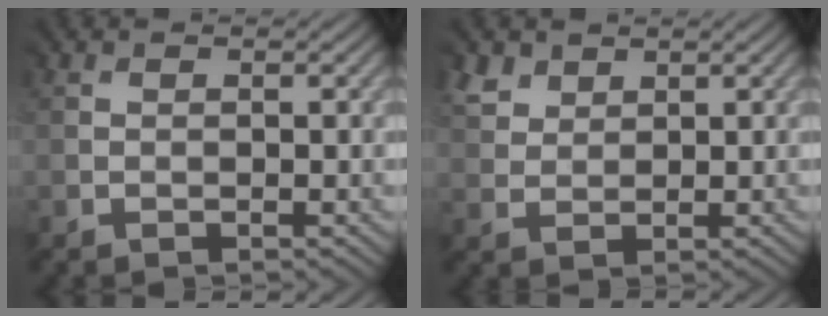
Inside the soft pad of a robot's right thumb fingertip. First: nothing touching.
{"total": 3.1, "force": [2.6, 1.4, -0.8], "torque": [0.001, 0.002, 0.057]}